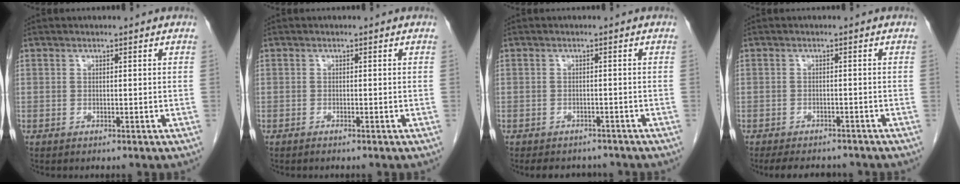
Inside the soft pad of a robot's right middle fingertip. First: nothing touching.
{"total": 0.6, "force": [-0.5, -0.1, 0.3], "torque": [-0.009, 0.000, -0.009]}
{"total": 6.0, "force": [-5.3, 2.4, 1.4], "torque": [-0.018, 0.000, -0.064]}
{"total": 7.8, "force": [-6.9, 2.5, 2.7], "torque": [-0.039, -0.006, -0.090]}